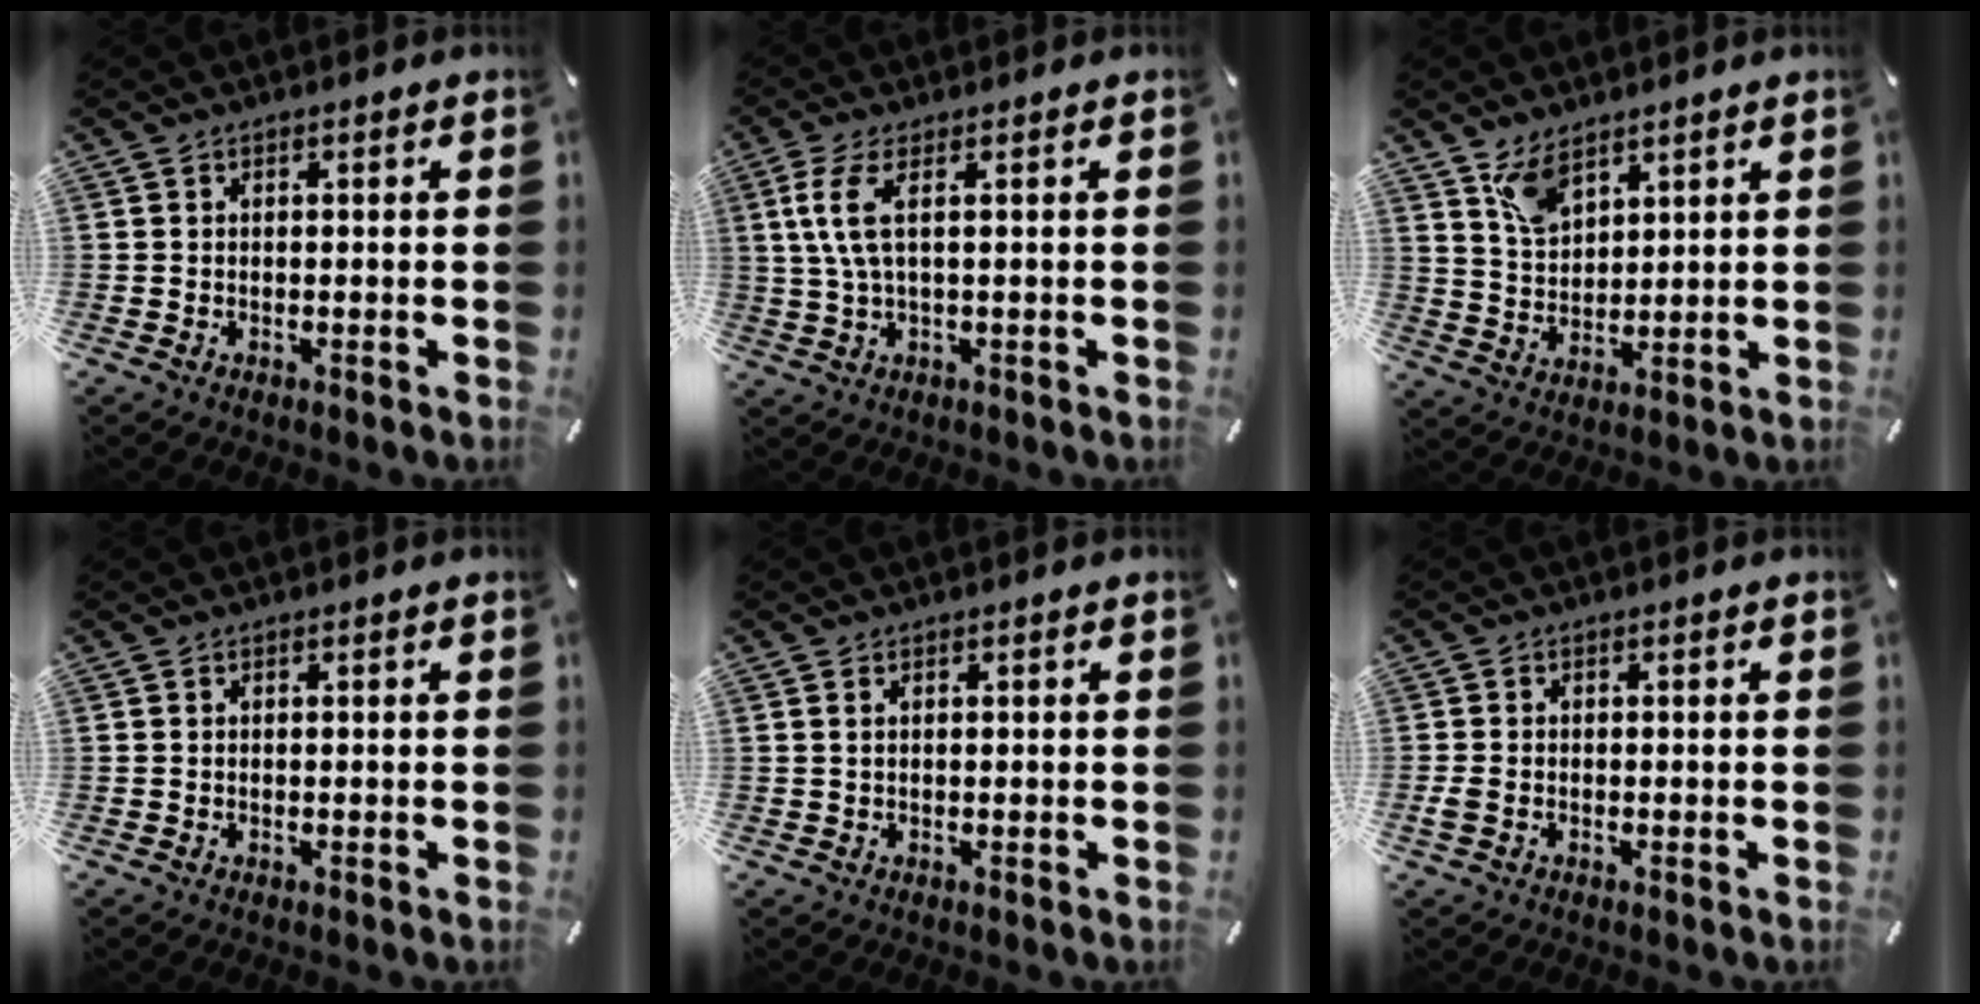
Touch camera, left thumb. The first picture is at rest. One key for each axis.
{"total": 6.5, "fx": 1.5, "fy": 1.6, "fz": 6.2, "tx": -0.134, "ty": -0.007, "tz": 0.022}
{"total": 7.0, "fx": 5.1, "fy": 3.7, "fz": 3.0, "tx": -0.064, "ty": -0.018, "tz": 0.098}
{"total": 0.0}
{"total": 0.6, "fx": 0.2, "fy": 0.3, "fz": 0.6, "tx": -0.011, "ty": 0.001, "tz": 0.003}
{"total": 1.7, "fx": -0.5, "fy": 1.1, "fz": 1.2, "tx": -0.028, "ty": -0.001, "tz": -0.011}